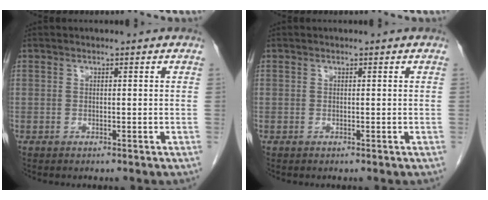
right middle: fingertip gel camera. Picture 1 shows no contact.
{"total": 0.0}